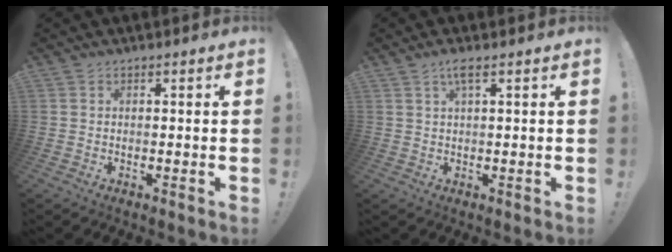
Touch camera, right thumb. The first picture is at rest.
{"total": 3.4, "force": [1.9, 0.4, 2.9], "torque": [-0.050, -0.002, 0.028]}